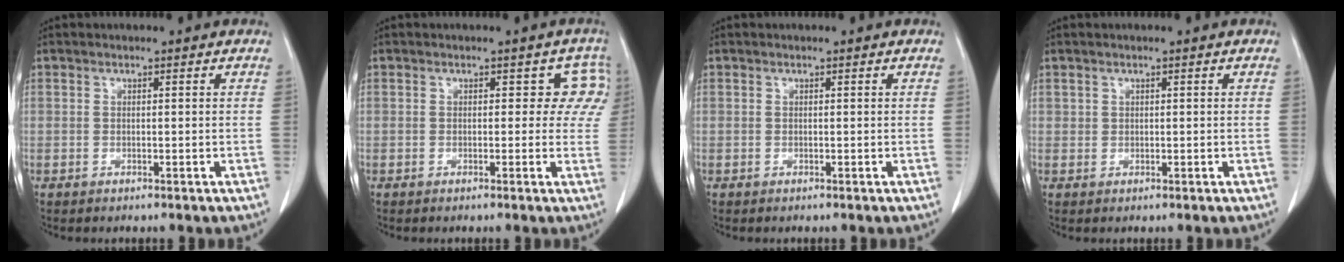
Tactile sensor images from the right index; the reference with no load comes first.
{"total": 4.0, "force": [1.1, 2.8, 2.6], "torque": [0.005, 0.016, 0.000]}
{"total": 0.0}
{"total": 0.6, "force": [0.3, 0.5, 0.0], "torque": [0.006, 0.002, 0.004]}